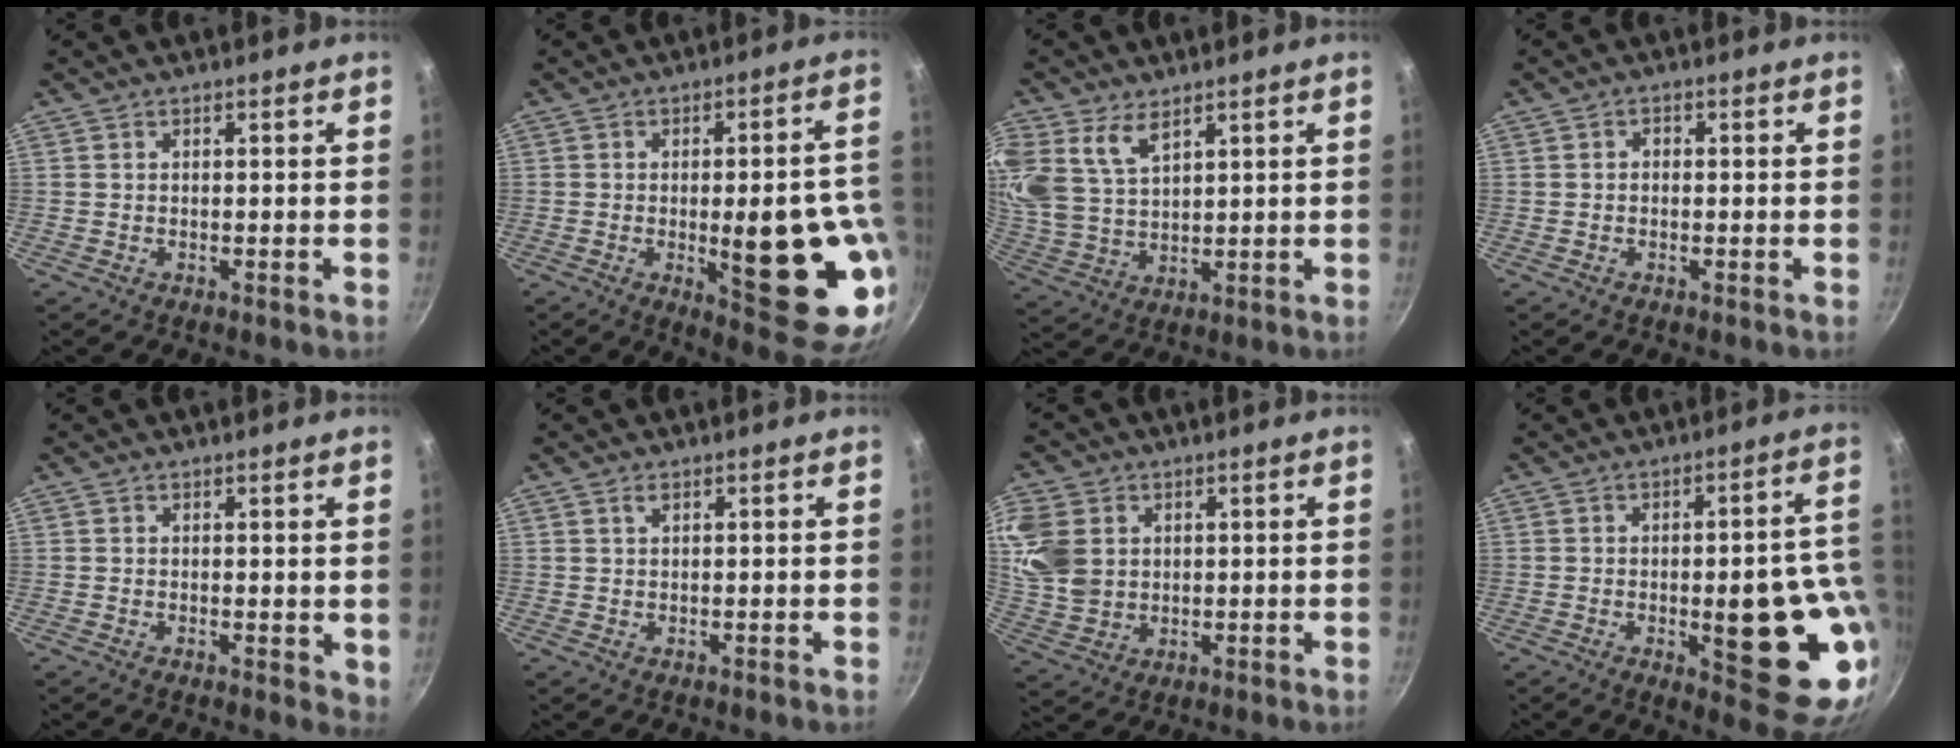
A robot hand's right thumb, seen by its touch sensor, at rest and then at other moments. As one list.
[{"total": 21.2, "force": [-3.9, 7.2, 19.6], "torque": [-0.208, 0.000, -0.039]}, {"total": 11.0, "force": [6.1, 6.5, 6.6], "torque": [-0.135, -0.020, 0.131]}, {"total": 1.2, "force": [-0.1, 1.0, 0.7], "torque": [-0.012, 0.007, -0.003]}, {"total": 2.6, "force": [0.8, 1.5, 1.9], "torque": [-0.020, -0.003, 0.010]}, {"total": 1.1, "force": [0.7, 0.5, 0.7], "torque": [-0.012, 0.000, 0.013]}, {"total": 12.5, "force": [3.0, 10.0, 6.8], "torque": [-0.135, -0.009, 0.064]}, {"total": 20.3, "force": [-3.7, 7.1, 18.7], "torque": [-0.181, 0.006, -0.042]}]